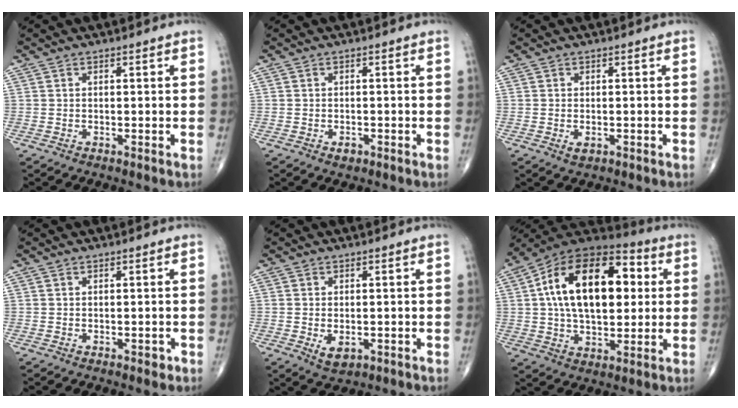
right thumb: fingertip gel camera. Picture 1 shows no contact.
{"total": 1.2, "force": [-0.7, 0.8, 0.6], "torque": [-0.005, 0.003, -0.008]}
{"total": 1.5, "force": [-0.4, 0.9, 1.1], "torque": [-0.017, -0.001, -0.004]}
{"total": 0.9, "force": [-0.3, 0.6, 0.6], "torque": [-0.005, 0.000, -0.004]}
{"total": 3.5, "force": [-0.9, 2.2, 2.6], "torque": [-0.035, -0.004, -0.004]}
{"total": 23.2, "force": [4.0, 13.1, 18.8], "torque": [-0.287, 0.021, 0.056]}